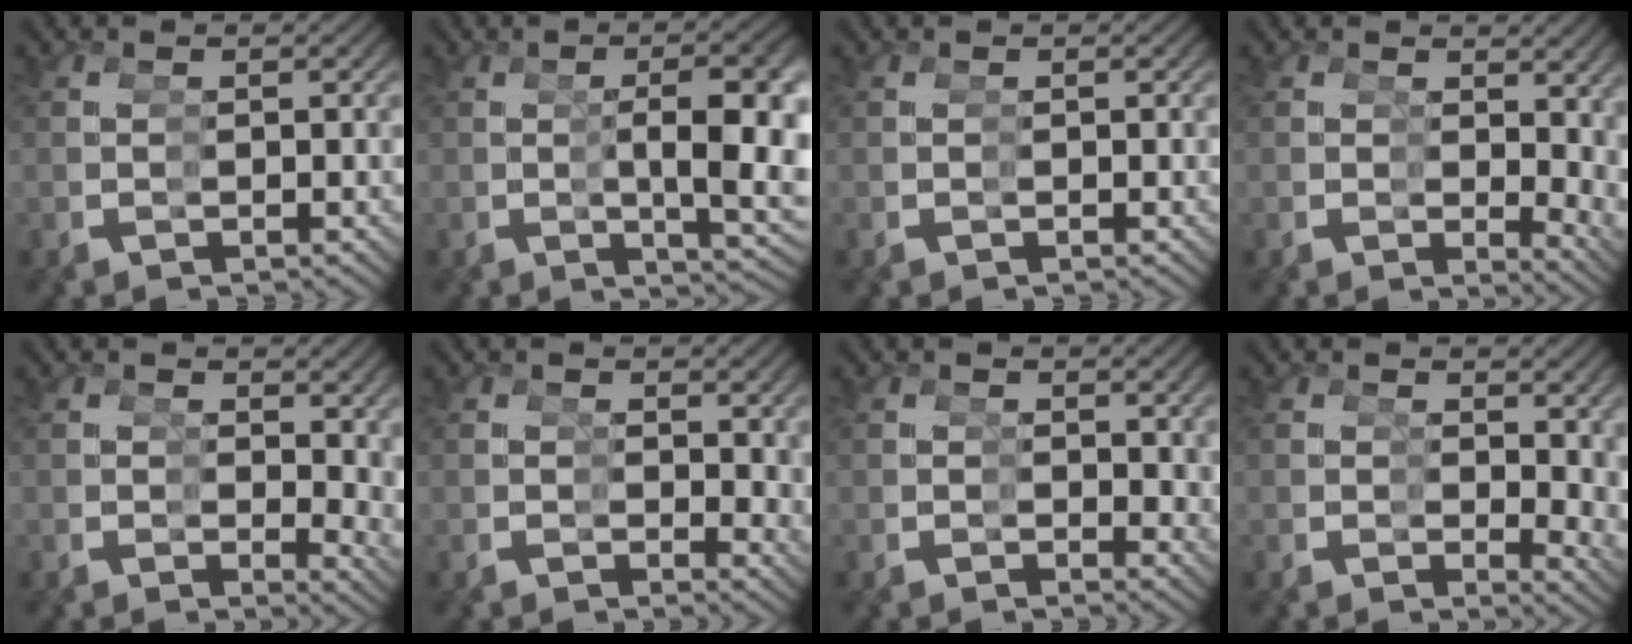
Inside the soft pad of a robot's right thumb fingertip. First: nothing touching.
{"total": 8.5, "force": [0.1, 2.9, 8.0], "torque": [-0.104, -0.005, 0.004]}
{"total": 0.0}
{"total": 3.2, "force": [1.0, 1.9, 2.4], "torque": [-0.007, -0.010, 0.013]}
{"total": 2.8, "force": [1.1, 1.6, 2.0], "torque": [0.000, -0.007, 0.013]}
{"total": 1.5, "force": [1.0, 0.7, 0.7], "torque": [0.009, 0.001, 0.009]}
{"total": 1.2, "force": [0.8, 0.6, 0.5], "torque": [0.007, 0.002, 0.007]}
{"total": 3.1, "force": [1.0, 1.8, 2.3], "torque": [-0.005, -0.008, 0.012]}